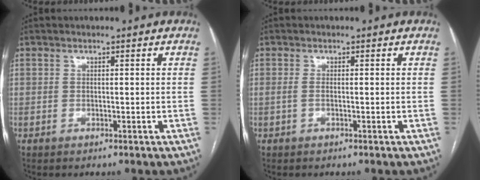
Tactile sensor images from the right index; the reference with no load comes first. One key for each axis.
{"total": 0.8, "fx": -0.3, "fy": 0.2, "fz": 0.7, "tx": -0.013, "ty": 0.002, "tz": -0.006}